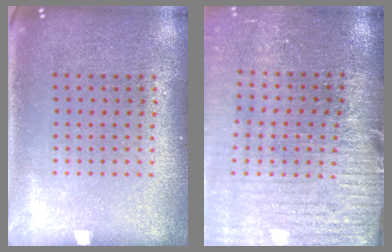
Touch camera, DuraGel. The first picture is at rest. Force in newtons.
{"total": 4.0, "press": 3.6, "slide": 1.9}